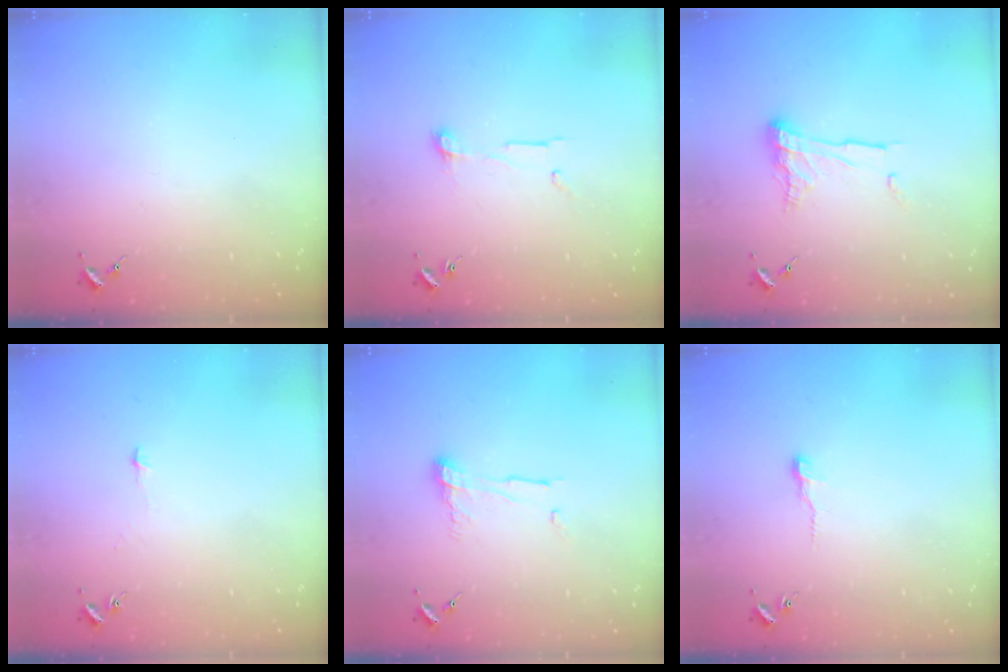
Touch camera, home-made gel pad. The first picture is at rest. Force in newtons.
{"total": 6.9, "press": 6.9, "slide": 0.5}
{"total": 11.0, "press": 10.9, "slide": 1.0}
{"total": 2.9, "press": 2.9, "slide": 0.3}
{"total": 8.4, "press": 8.4, "slide": 0.7}
{"total": 4.0, "press": 4.0, "slide": 0.4}